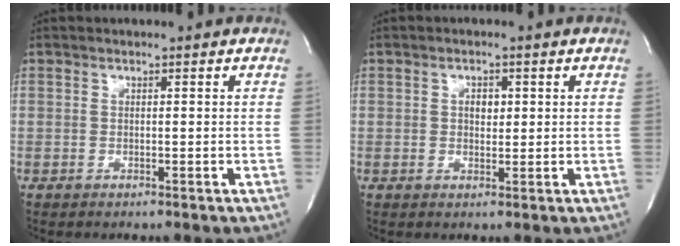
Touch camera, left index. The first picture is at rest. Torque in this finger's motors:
{"motor_torque": [0.14, 0.09, 0.01, 0.00]}